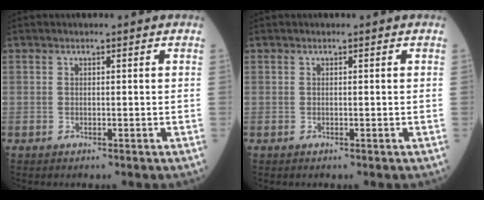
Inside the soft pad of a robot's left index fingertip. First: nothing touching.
{"total": 0.0}